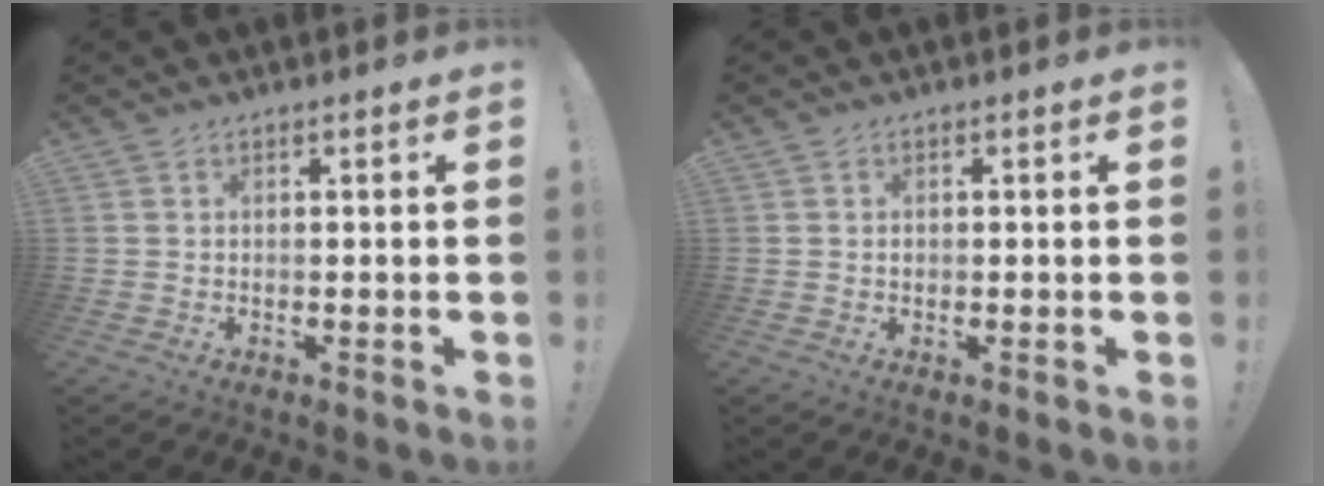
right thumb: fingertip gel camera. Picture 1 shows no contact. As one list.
[{"total": 0.6, "force": [-0.2, 0.5, 0.2], "torque": [-0.001, 0.002, -0.006]}]